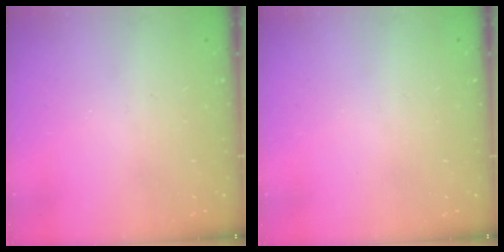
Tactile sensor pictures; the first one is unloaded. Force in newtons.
{"total": 0.0}